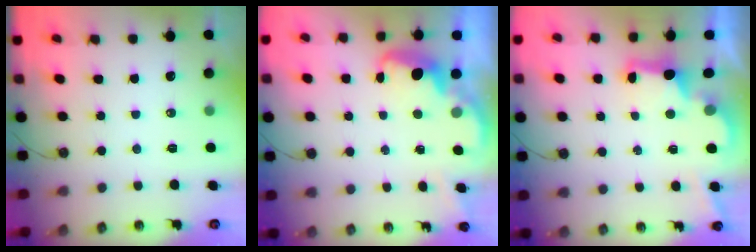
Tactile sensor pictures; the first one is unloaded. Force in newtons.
{"total": 2.8, "press": 2.7, "slide": 0.8}
{"total": 2.9, "press": 2.7, "slide": 0.9}